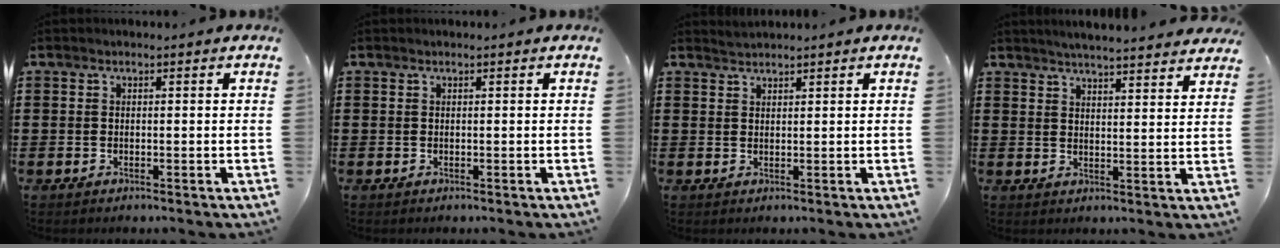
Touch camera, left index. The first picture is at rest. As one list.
[{"total": 0.0}, {"total": 1.3, "force": [1.3, 0.0, 0.0], "torque": [-0.003, -0.002, 0.026]}, {"total": 4.0, "force": [3.9, -0.5, 0.5], "torque": [-0.024, -0.022, 0.068]}]